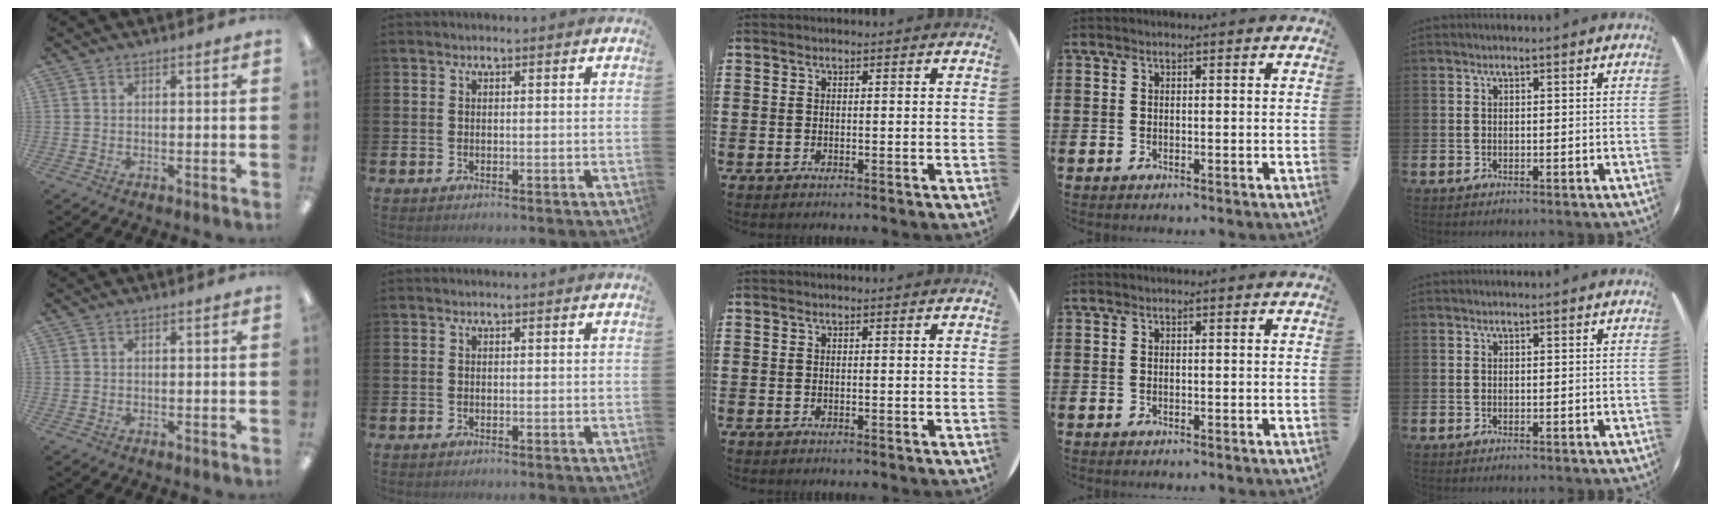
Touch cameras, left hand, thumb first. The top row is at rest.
{}